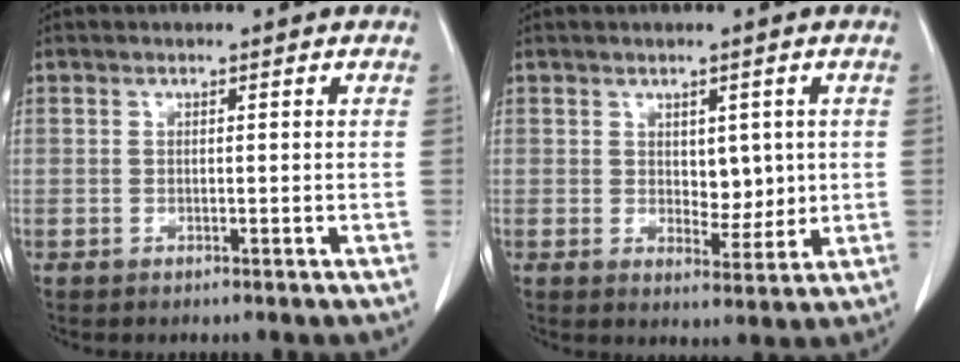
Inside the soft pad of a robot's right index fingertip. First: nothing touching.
{"total": 3.9, "force": [0.4, 2.3, 3.1], "torque": [-0.037, -0.007, 0.012]}